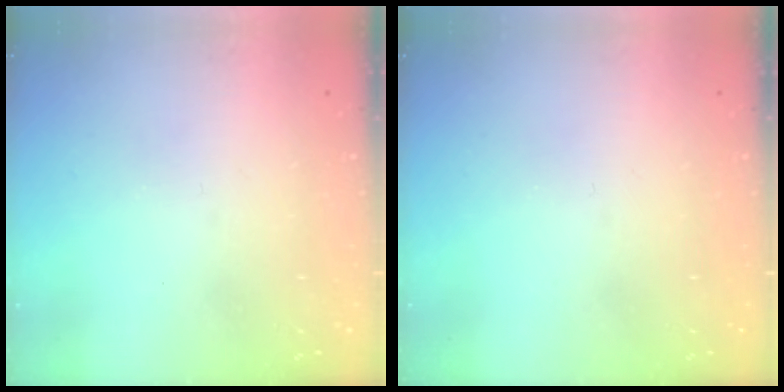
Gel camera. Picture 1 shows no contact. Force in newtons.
{"total": 0.0}